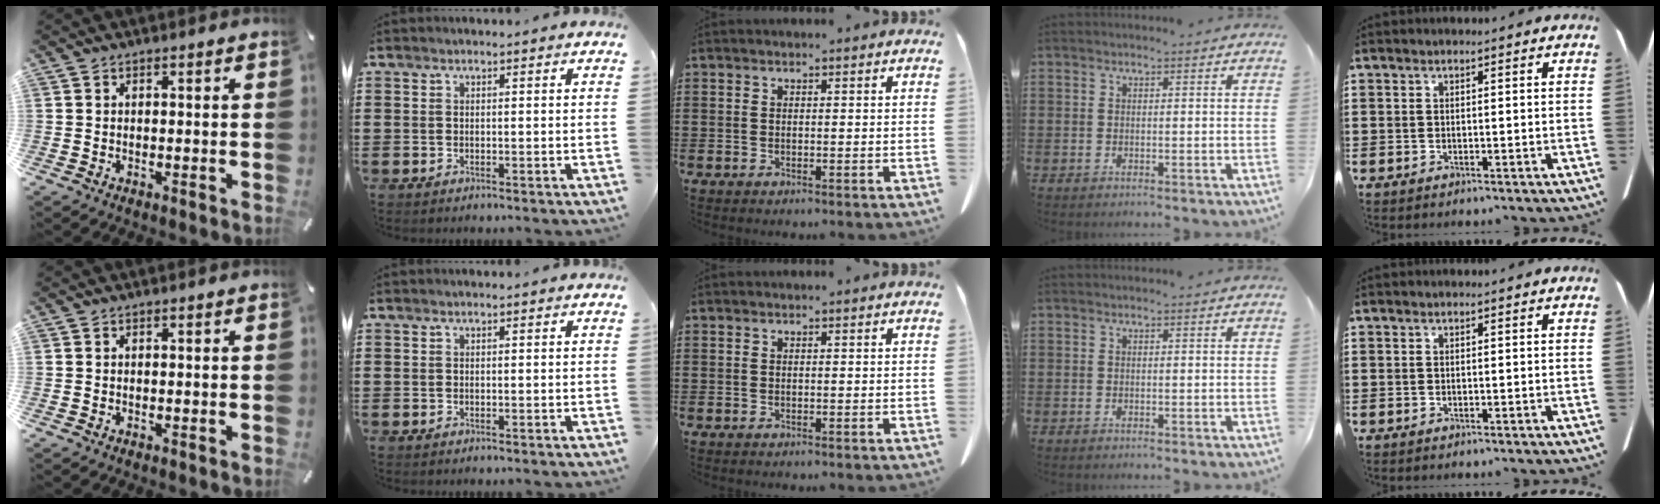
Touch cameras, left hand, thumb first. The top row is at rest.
{}